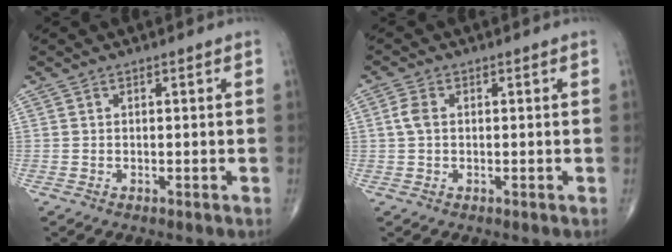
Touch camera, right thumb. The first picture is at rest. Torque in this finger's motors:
{"motor_torque": [-0.14, 0.12, 0.12, -0.05, 0.11]}